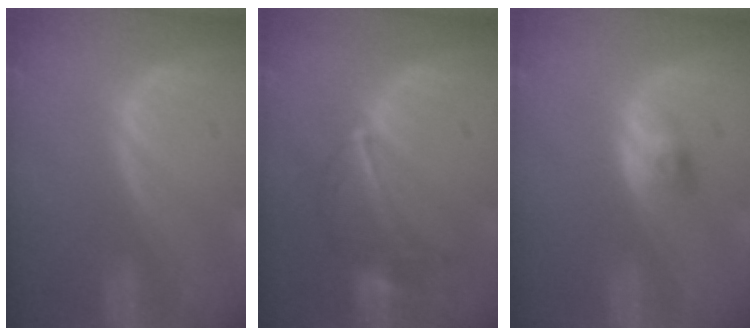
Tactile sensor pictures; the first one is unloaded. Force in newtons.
{"total": 6.8, "press": 6.7, "slide": 1.5}
{"total": 2.7, "press": 2.4, "slide": 1.1}